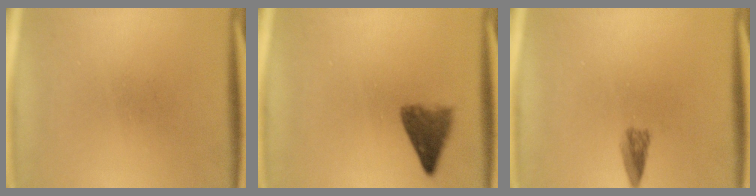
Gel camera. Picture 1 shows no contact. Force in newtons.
{"total": 4.3}
{"total": 2.0}